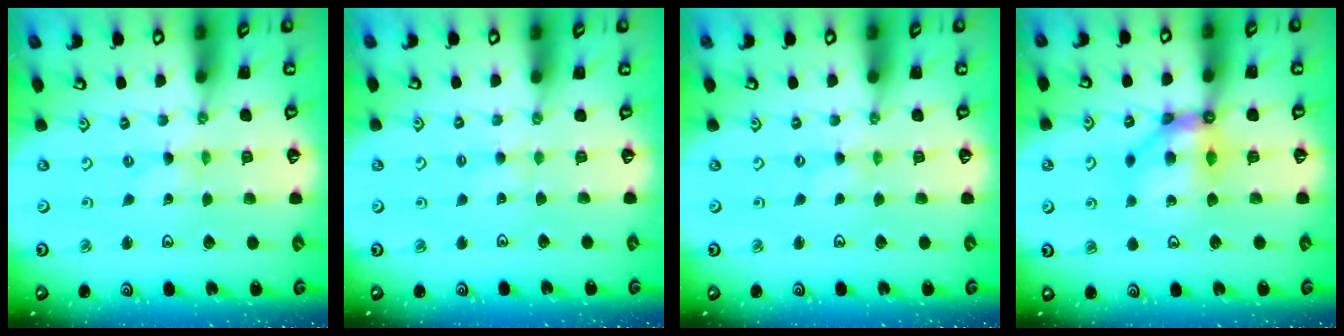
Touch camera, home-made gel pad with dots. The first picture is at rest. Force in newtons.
{"total": 1.7, "press": 1.6, "slide": 0.4}
{"total": 0.0}
{"total": 9.5, "press": 9.5, "slide": 1.0}